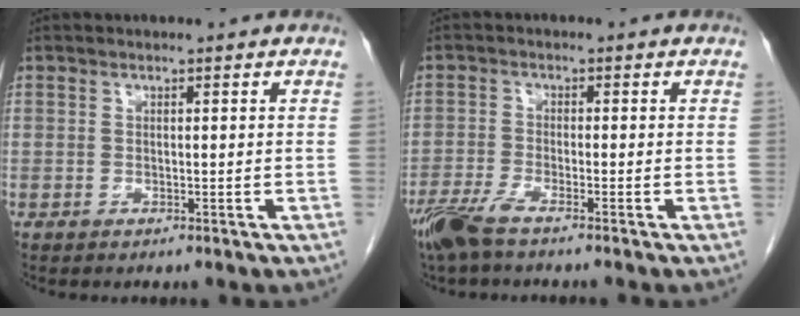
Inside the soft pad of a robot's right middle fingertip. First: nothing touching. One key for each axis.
{"total": 5.1, "fx": -3.9, "fy": 0.4, "fz": 3.3, "tx": -0.070, "ty": -0.014, "tz": -0.080}